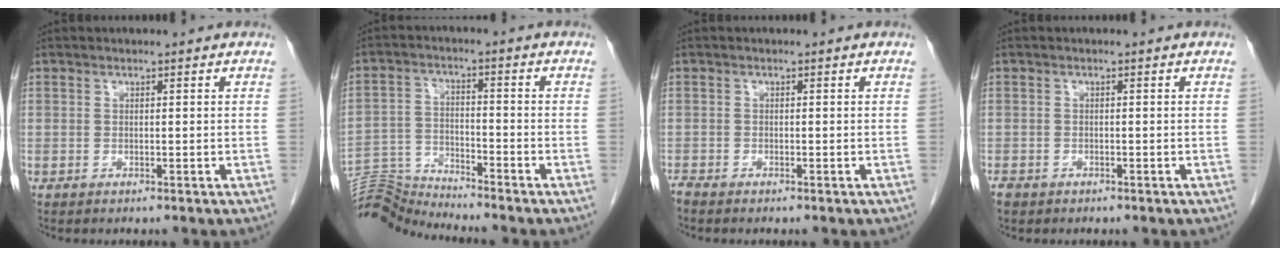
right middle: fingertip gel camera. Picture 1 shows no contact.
{"total": 8.2, "force": [-7.9, -1.8, -1.1], "torque": [0.013, 0.008, -0.151]}
{"total": 1.1, "force": [-1.0, 0.1, 0.3], "torque": [-0.012, -0.003, -0.021]}
{"total": 1.7, "force": [-1.3, 1.1, 0.6], "torque": [-0.016, -0.001, -0.020]}